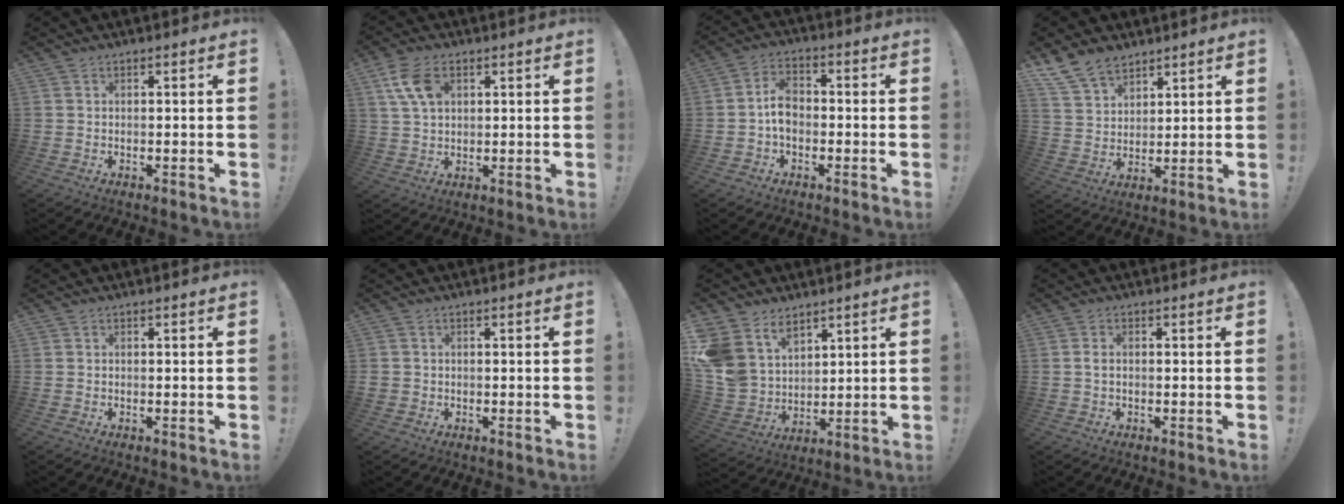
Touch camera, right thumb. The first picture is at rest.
{"total": 9.1, "force": [3.6, 5.7, 6.2], "torque": [-0.121, -0.003, 0.069]}
{"total": 6.6, "force": [-1.2, 4.8, 4.4], "torque": [-0.073, 0.014, -0.019]}
{"total": 10.2, "force": [7.9, 5.7, 3.0], "torque": [-0.065, -0.047, 0.159]}
{"total": 0.0}
{"total": 1.2, "force": [-0.2, 1.1, 0.2], "torque": [-0.008, 0.005, -0.003]}
{"total": 12.1, "force": [7.3, 8.8, 4.1], "torque": [-0.093, -0.054, 0.146]}
{"total": 1.3, "force": [-0.1, 0.6, 1.1], "torque": [-0.028, 0.006, 0.000]}